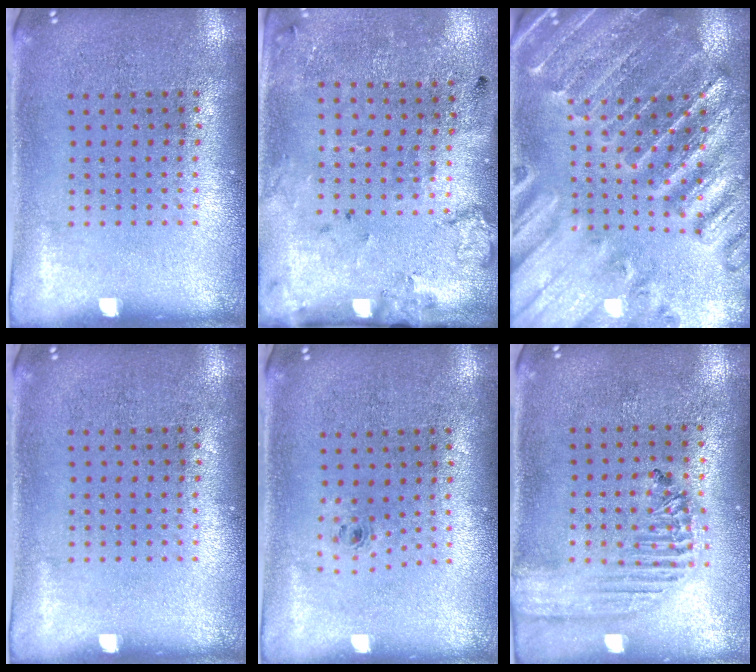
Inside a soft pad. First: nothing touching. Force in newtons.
{"total": 2.2, "press": 1.3, "slide": 1.7}
{"total": 2.8, "press": 2.8, "slide": 0.4}
{"total": 0.0}
{"total": 0.5, "press": 0.2, "slide": 0.5}
{"total": 1.8, "press": 1.7, "slide": 0.6}